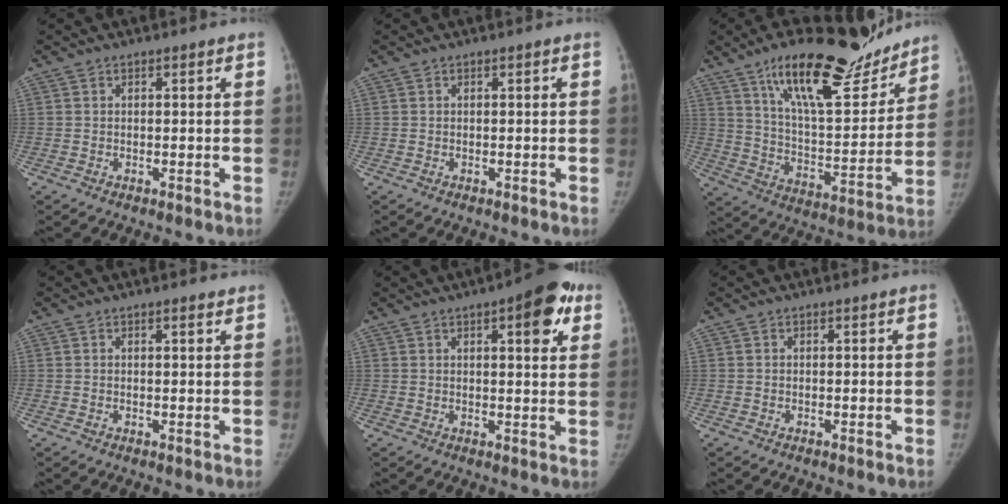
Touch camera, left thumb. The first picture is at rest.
{"total": 0.0}
{"total": 23.1, "force": [17.1, 7.3, 13.8], "torque": [-0.169, -0.080, 0.280]}
{"total": 1.0, "force": [0.8, 0.3, 0.6], "torque": [-0.008, -0.005, 0.011]}
{"total": 10.0, "force": [4.6, 3.4, 8.1], "torque": [-0.079, -0.009, 0.052]}
{"total": 0.0}